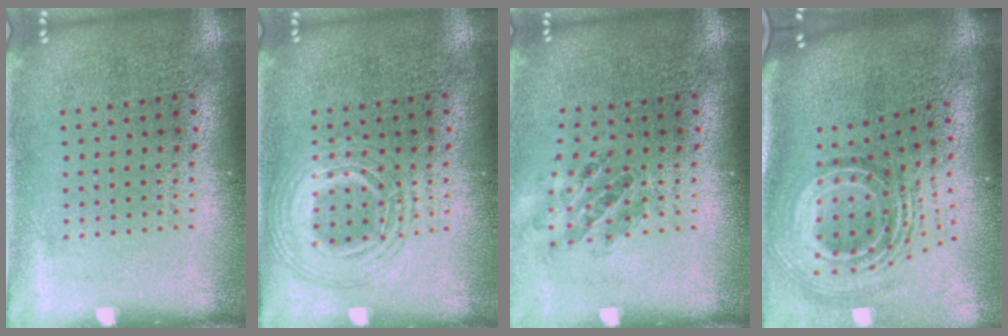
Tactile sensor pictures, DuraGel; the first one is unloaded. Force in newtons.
{"total": 2.9, "press": 2.9, "slide": 0.3}
{"total": 0.9, "press": 0.9, "slide": 0.0}
{"total": 2.4, "press": 1.6, "slide": 1.7}